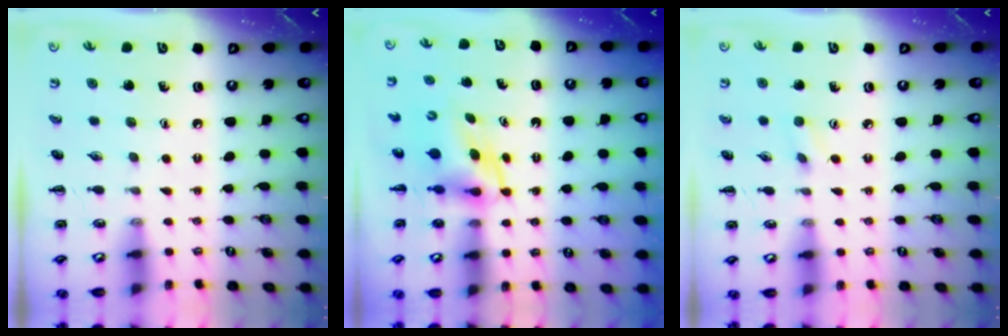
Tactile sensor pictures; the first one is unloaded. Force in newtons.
{"total": 4.4, "press": 4.4, "slide": 0.6}
{"total": 2.3, "press": 2.2, "slide": 0.8}